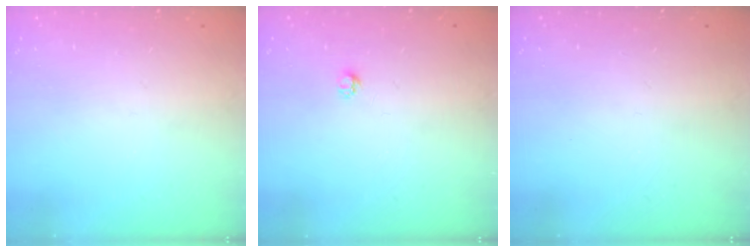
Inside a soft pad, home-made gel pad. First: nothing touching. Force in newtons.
{"total": 2.7, "press": 2.7, "slide": 0.4}
{"total": 0.0}